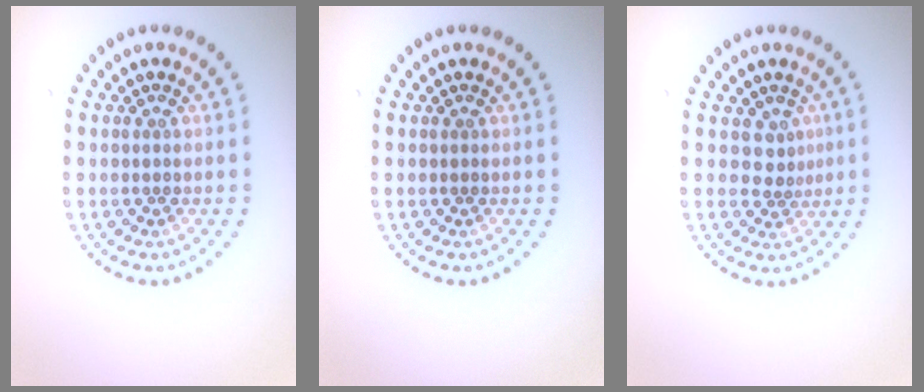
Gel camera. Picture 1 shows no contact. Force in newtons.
{"total": 0.0}
{"total": 1.7, "press": 1.2, "slide": 1.3}